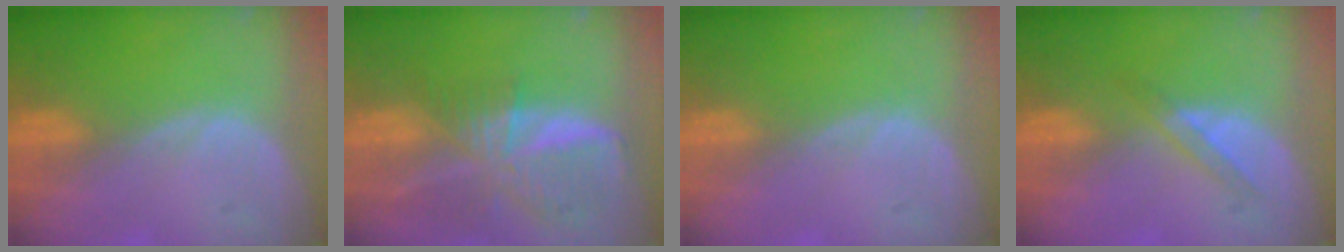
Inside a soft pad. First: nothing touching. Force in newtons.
{"total": 9.5, "press": 8.3, "slide": 4.6}
{"total": 0.0}
{"total": 2.6, "press": 2.4, "slide": 1.0}